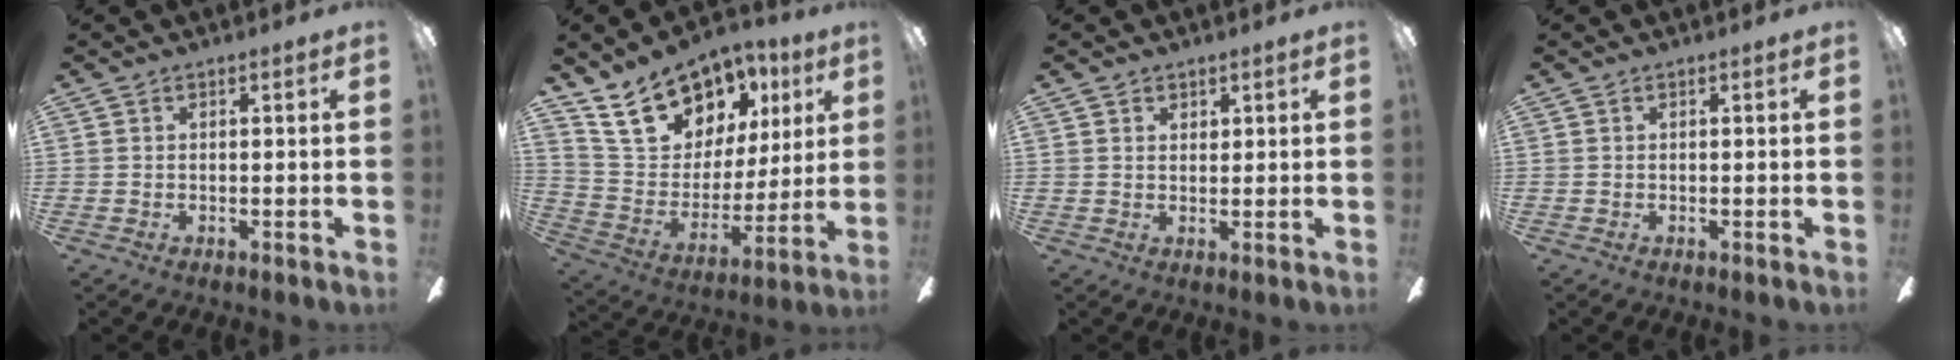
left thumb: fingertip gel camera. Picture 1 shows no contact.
{"total": 18.9, "force": [12.9, 11.8, 7.2], "torque": [-0.138, -0.069, 0.244]}
{"total": 1.9, "force": [1.3, 1.3, 0.3], "torque": [0.009, -0.004, 0.022]}
{"total": 0.0}